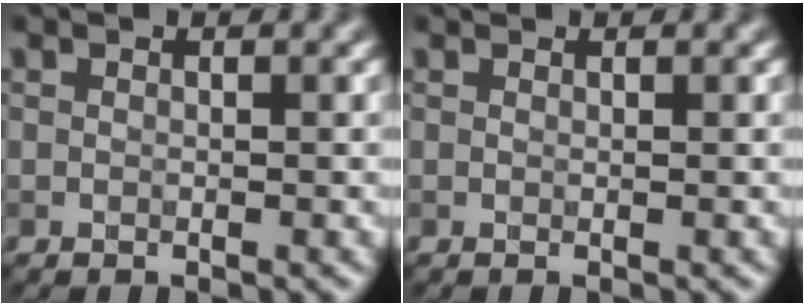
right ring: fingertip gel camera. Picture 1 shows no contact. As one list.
[{"total": 0.0}]